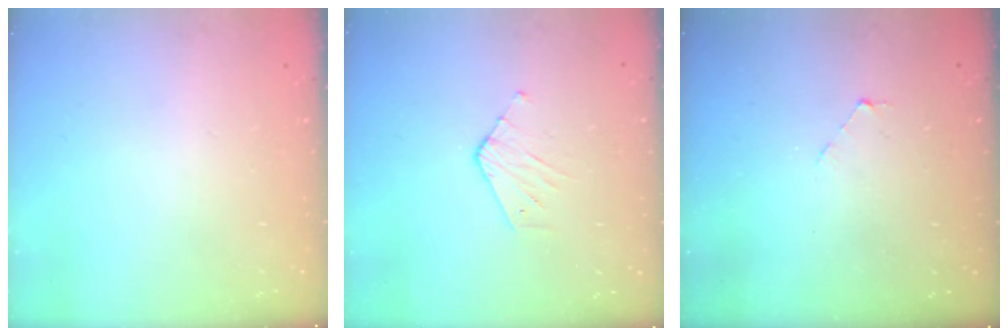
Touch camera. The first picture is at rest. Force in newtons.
{"total": 3.4, "press": 3.4, "slide": 0.3}
{"total": 2.8, "press": 2.8, "slide": 0.2}